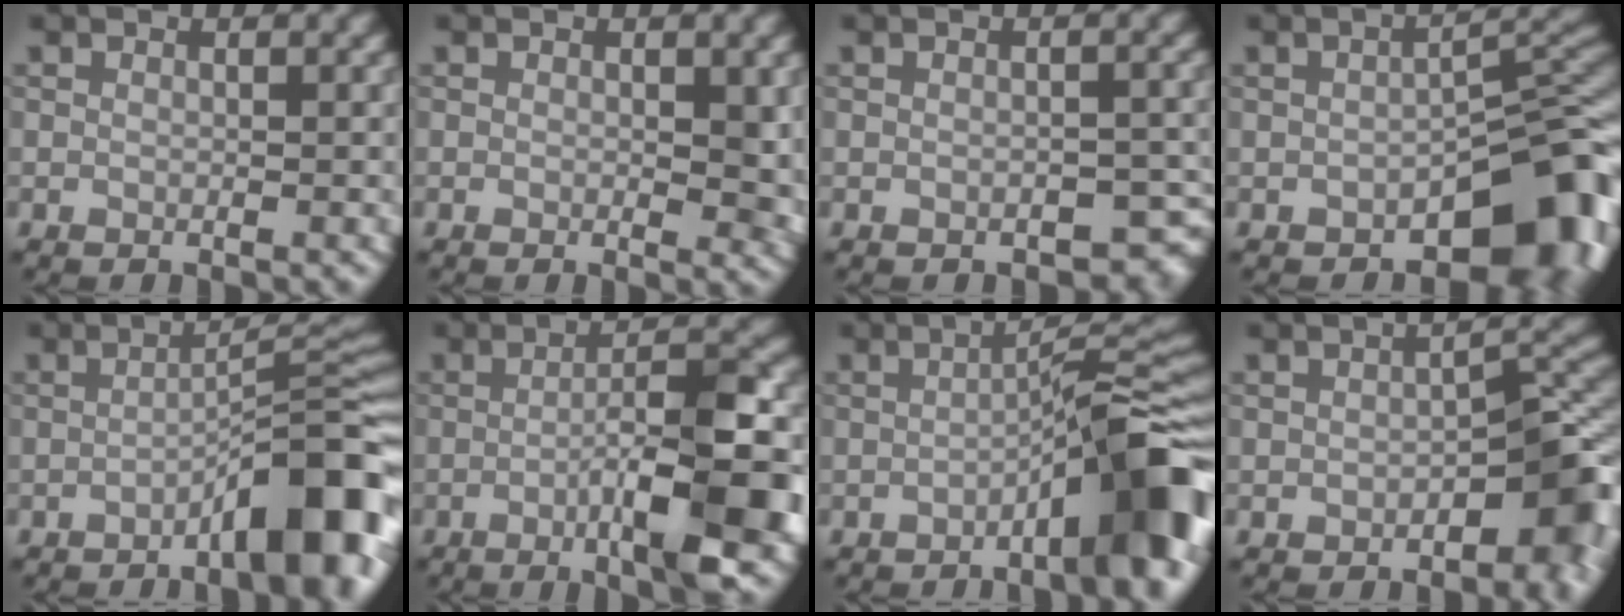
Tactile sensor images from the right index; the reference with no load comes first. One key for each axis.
{"total": 2.5, "fx": 0.1, "fy": 0.9, "fz": 2.4, "tx": -0.026, "ty": -0.007, "tz": 0.003}
{"total": 2.0, "fx": -1.1, "fy": 1.0, "fz": 1.3, "tx": -0.014, "ty": -0.001, "tz": -0.009}
{"total": 10.1, "fx": -4.6, "fy": 5.0, "fz": 7.4, "tx": -0.066, "ty": 0.001, "tz": -0.066}
{"total": 9.5, "fx": -4.4, "fy": 2.0, "fz": 8.1, "tx": -0.098, "ty": 0.024, "tz": -0.066}
{"total": 9.7, "fx": -2.7, "fy": 1.9, "fz": 9.1, "tx": -0.129, "ty": 0.010, "tz": -0.049}
{"total": 9.7, "fx": -4.1, "fy": 1.7, "fz": 8.7, "tx": -0.102, "ty": 0.029, "tz": -0.065}
{"total": 5.5, "fx": -2.4, "fy": 2.4, "fz": 4.3, "tx": -0.041, "ty": 0.016, "tz": -0.040}